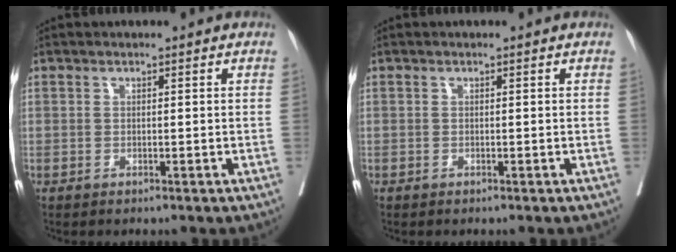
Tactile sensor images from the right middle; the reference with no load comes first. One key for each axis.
{"total": 0.0}